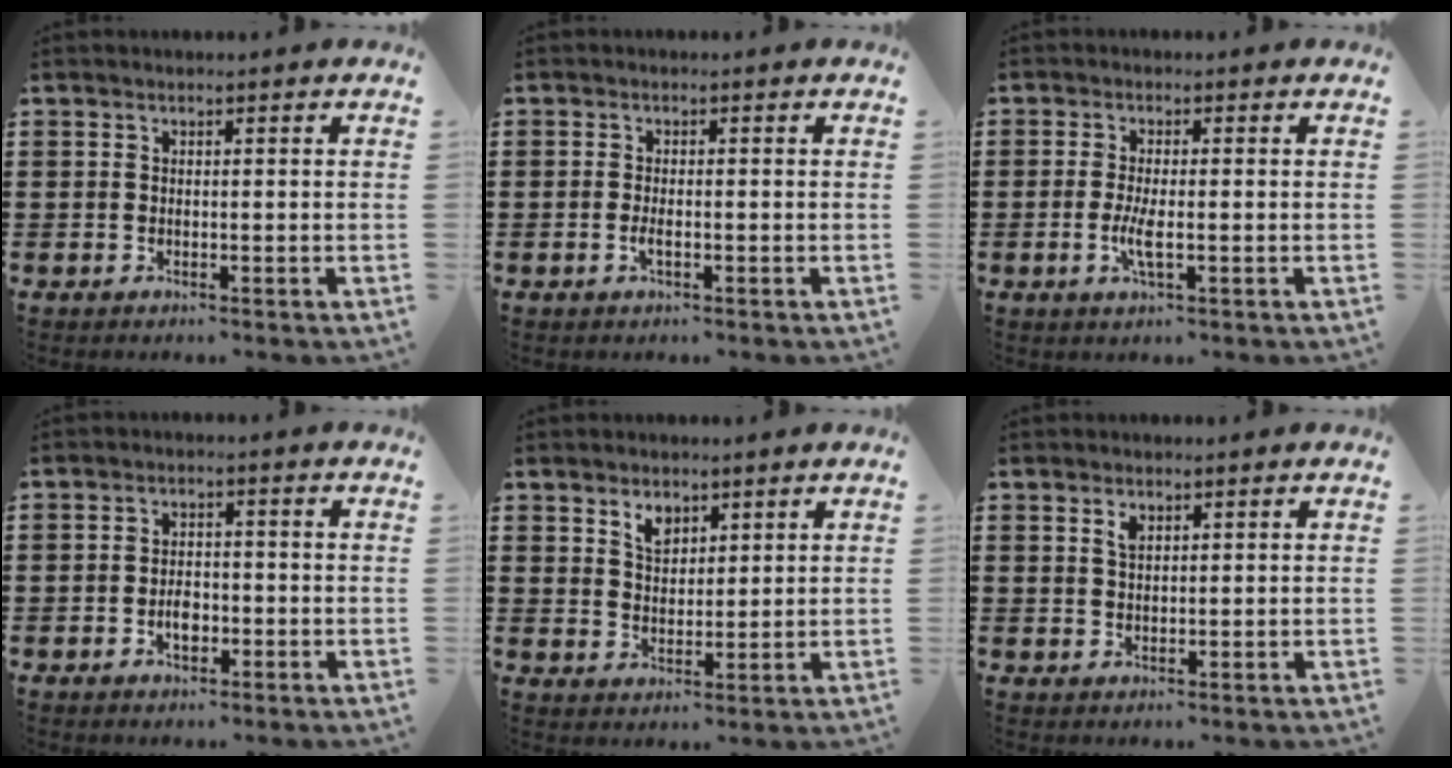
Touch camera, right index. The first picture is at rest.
{"total": 1.6, "force": [-0.6, 0.4, 1.5], "torque": [-0.034, -0.003, -0.012]}
{"total": 3.7, "force": [-0.9, 0.8, 3.5], "torque": [-0.075, -0.006, -0.021]}
{"total": 3.3, "force": [-1.1, 1.9, 2.5], "torque": [-0.037, 0.000, -0.021]}
{"total": 3.5, "force": [2.4, 2.1, 1.4], "torque": [-0.028, 0.002, 0.043]}
{"total": 1.7, "force": [1.0, 0.9, 1.1], "torque": [-0.025, 0.004, 0.018]}